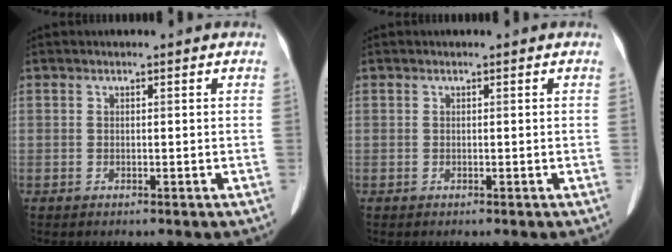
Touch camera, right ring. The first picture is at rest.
{"total": 0.0}